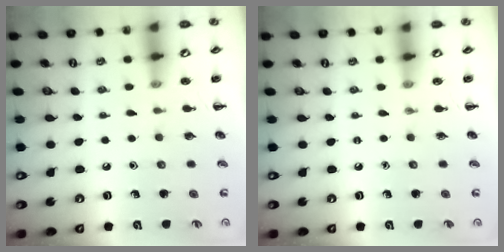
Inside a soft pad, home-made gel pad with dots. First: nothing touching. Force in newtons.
{"total": 0.0}